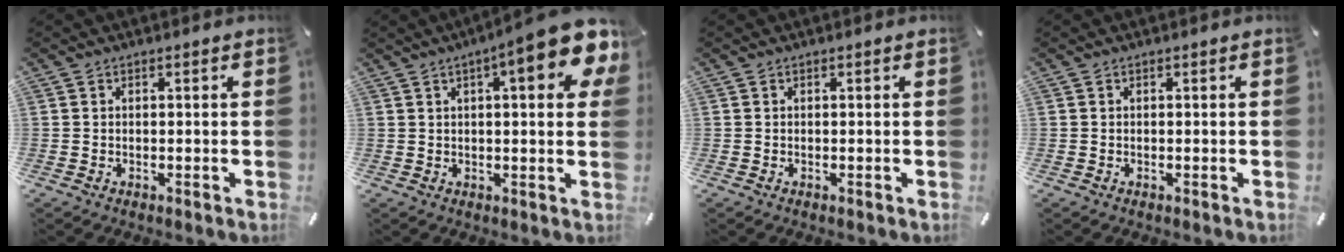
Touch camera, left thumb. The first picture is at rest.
{"total": 13.7, "force": [6.4, 3.3, 11.6], "torque": [-0.159, -0.029, 0.097]}
{"total": 0.0}
{"total": 0.0}